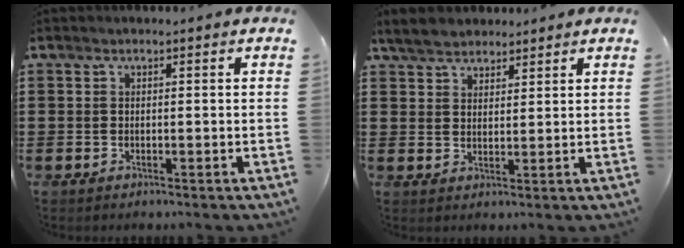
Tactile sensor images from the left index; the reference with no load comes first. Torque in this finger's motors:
{"motor_torque": [0.66, 0.51, 0.50, 0.04]}